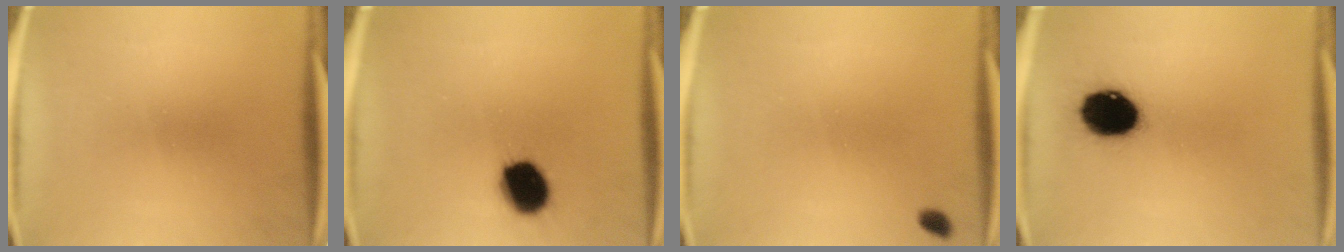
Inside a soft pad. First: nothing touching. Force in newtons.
{"total": 11.8}
{"total": 1.2}
{"total": 13.7}